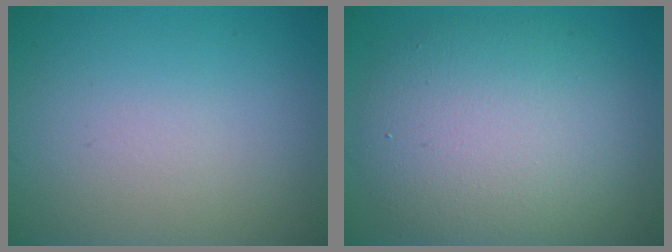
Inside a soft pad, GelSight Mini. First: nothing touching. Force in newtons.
{"total": 8.7, "press": 8.6, "slide": 0.8}